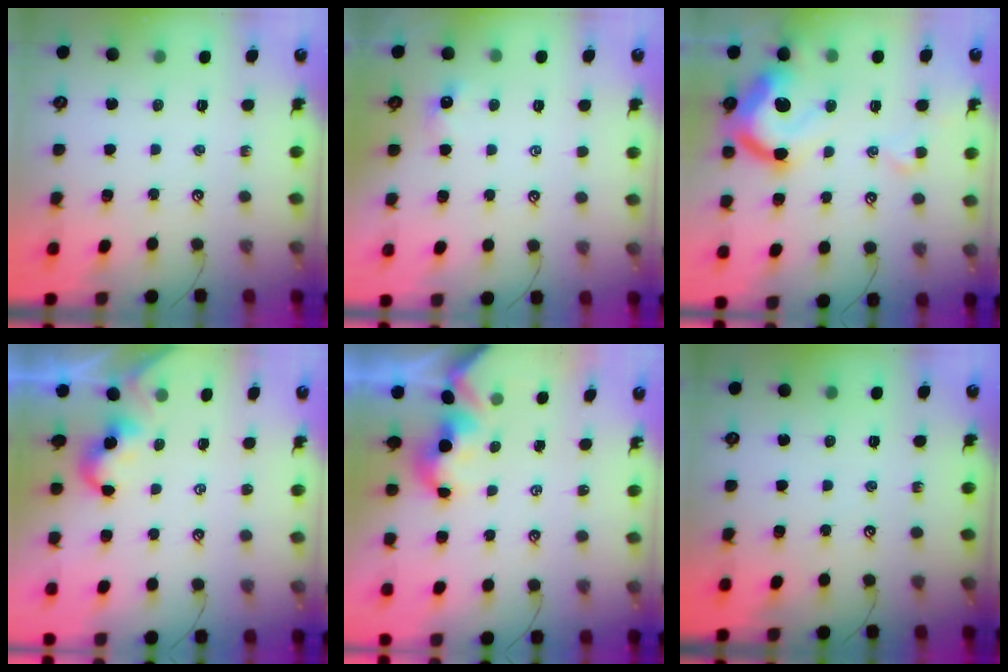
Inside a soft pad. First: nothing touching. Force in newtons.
{"total": 0.6, "press": 0.3, "slide": 0.5}
{"total": 16.4, "press": 16.1, "slide": 2.8}
{"total": 0.7, "press": 0.7, "slide": 0.2}
{"total": 1.7, "press": 1.7, "slide": 0.2}
{"total": 0.0}